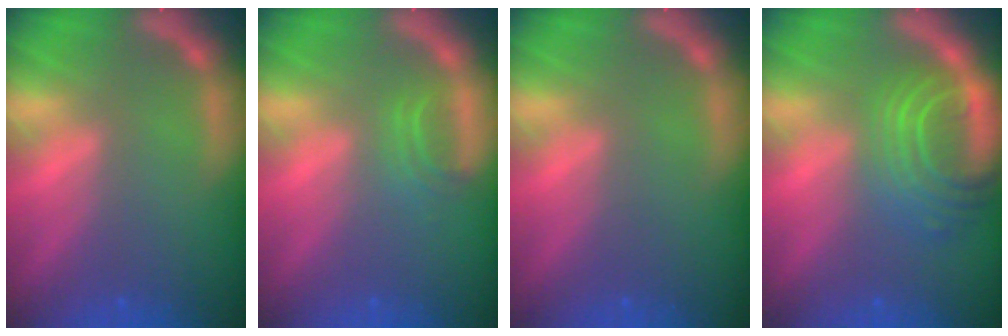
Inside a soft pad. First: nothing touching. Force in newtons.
{"total": 1.9}
{"total": 0.0}
{"total": 8.1}